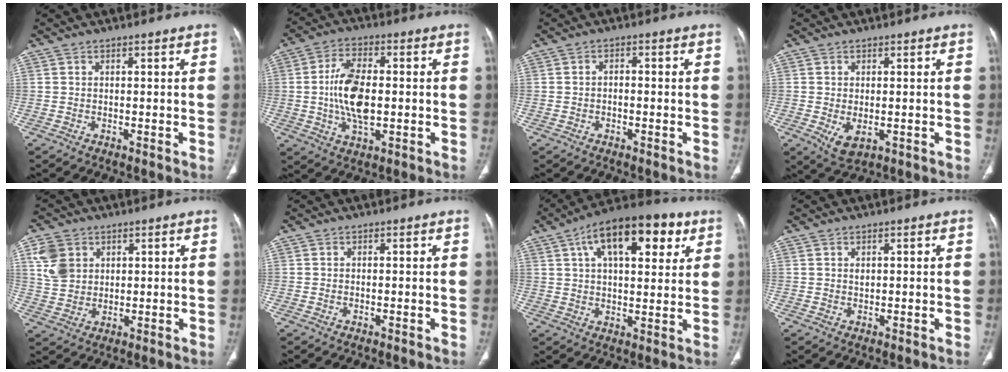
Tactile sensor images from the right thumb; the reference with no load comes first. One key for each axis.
{"total": 11.3, "fx": -0.3, "fy": 5.7, "fz": 9.8, "tx": -0.185, "ty": 0.002, "tz": -0.004}
{"total": 1.2, "fx": -0.4, "fy": 0.8, "fz": 0.9, "tx": -0.013, "ty": 0.007, "tz": -0.008}
{"total": 4.2, "fx": -0.9, "fy": 2.3, "fz": 3.4, "tx": -0.057, "ty": -0.010, "tz": -0.002}
{"total": 7.5, "fx": 2.9, "fy": 5.9, "fz": 3.6, "tx": -0.057, "ty": -0.008, "tz": 0.065}
{"total": 0.0}
{"total": 18.1, "fx": 7.7, "fy": 8.4, "fz": 14.1, "tx": -0.191, "ty": 0.002, "tz": 0.117}
{"total": 0.8, "fx": 0.4, "fy": 0.5, "fz": 0.6, "tx": -0.009, "ty": 0.000, "tz": 0.010}